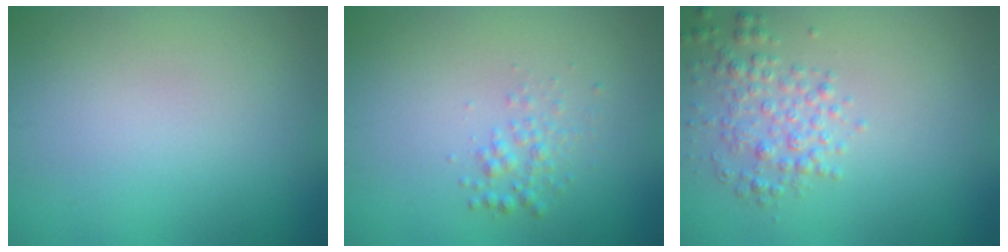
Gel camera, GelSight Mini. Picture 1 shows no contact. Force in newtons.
{"total": 1.5, "press": 1.5, "slide": 0.1}
{"total": 2.7, "press": 2.7, "slide": 0.1}